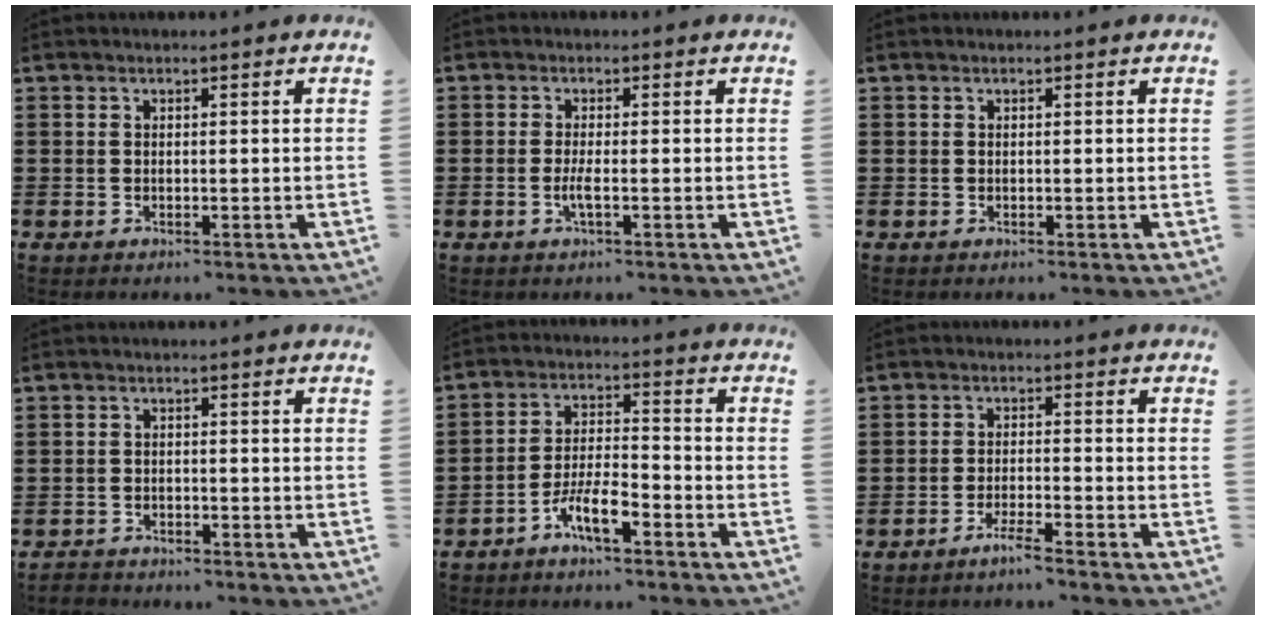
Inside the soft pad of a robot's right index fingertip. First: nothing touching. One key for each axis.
{"total": 2.4, "fx": -0.8, "fy": 0.1, "fz": 2.3, "tx": -0.047, "ty": -0.007, "tz": -0.017}
{"total": 0.0}
{"total": 1.6, "fx": -1.6, "fy": 0.3, "fz": -0.2, "tx": -0.002, "ty": 0.003, "tz": -0.036}
{"total": 6.0, "fx": -4.1, "fy": 1.4, "fz": 4.2, "tx": -0.097, "ty": 0.000, "tz": -0.083}
{"total": 2.9, "fx": -2.5, "fy": -0.3, "fz": 1.3, "tx": -0.029, "ty": -0.001, "tz": -0.049}